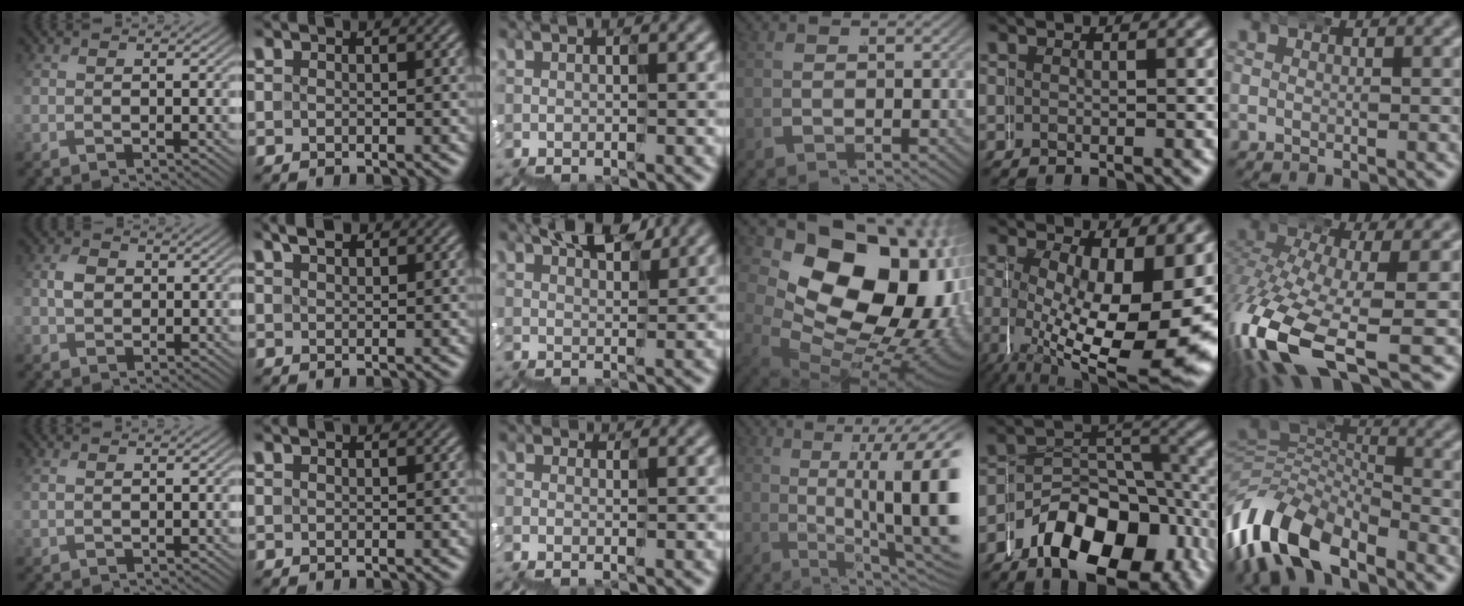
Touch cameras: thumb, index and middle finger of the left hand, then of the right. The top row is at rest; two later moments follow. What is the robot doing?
{"motion": "wrap", "object": "duck tape"}